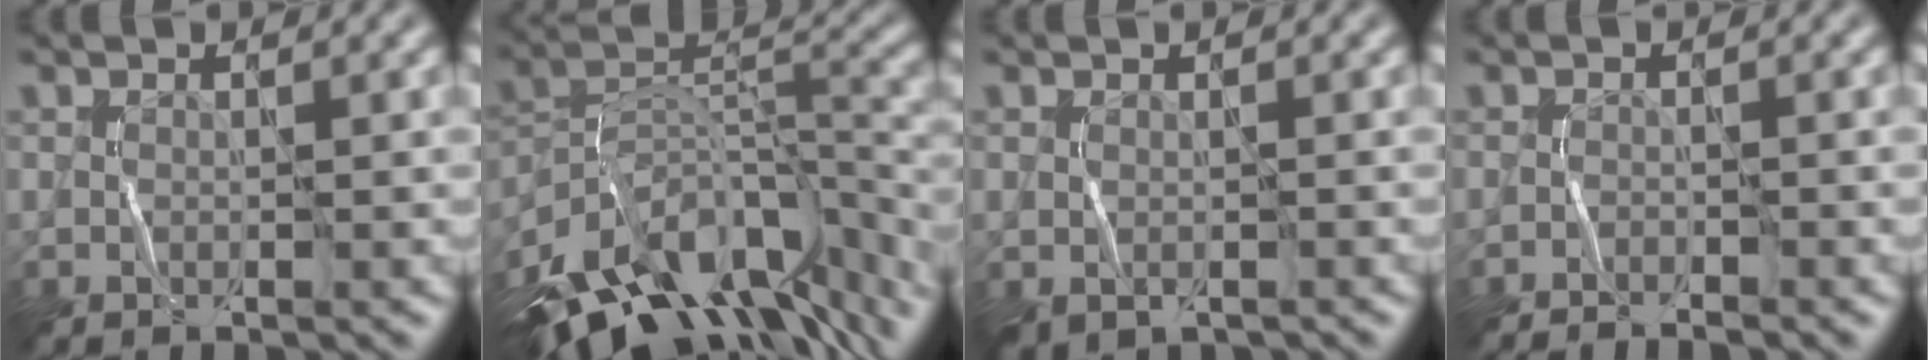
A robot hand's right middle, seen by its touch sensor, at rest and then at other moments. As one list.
[{"total": 14.9, "force": [-10.6, 6.4, 8.2], "torque": [-0.165, 0.013, -0.179]}, {"total": 1.4, "force": [-0.6, 0.9, 0.9], "torque": [-0.021, -0.010, -0.006]}, {"total": 2.3, "force": [-2.2, 0.2, 0.6], "torque": [-0.014, -0.004, -0.039]}]